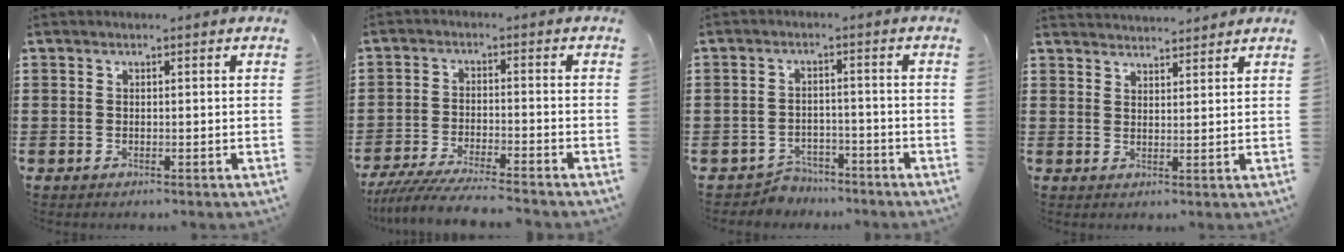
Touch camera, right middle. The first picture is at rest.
{"total": 5.5, "force": [-5.2, 0.0, 1.9], "torque": [-0.050, -0.016, -0.105]}
{"total": 3.2, "force": [-3.1, 0.8, -0.3], "torque": [-0.007, 0.002, -0.068]}
{"total": 2.9, "force": [2.9, 0.0, -0.3], "torque": [-0.002, -0.006, 0.056]}